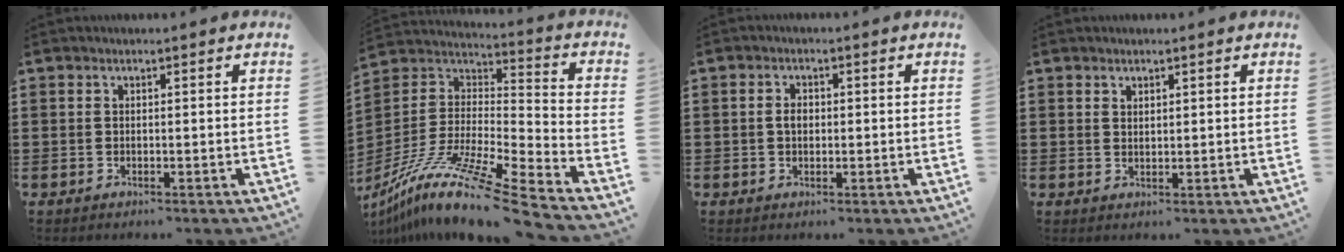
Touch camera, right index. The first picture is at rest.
{"total": 13.8, "force": [-11.0, 0.1, 8.3], "torque": [-0.166, 0.002, -0.211]}
{"total": 2.0, "force": [0.0, 1.3, 1.5], "torque": [-0.030, 0.006, -0.001]}
{"total": 1.3, "force": [1.2, 0.6, 0.2], "torque": [-0.004, 0.002, 0.022]}